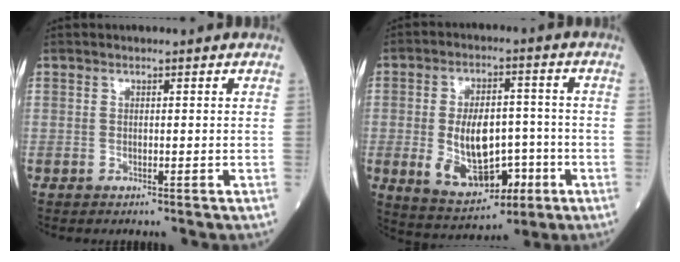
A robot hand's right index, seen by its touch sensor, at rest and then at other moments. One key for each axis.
{"total": 12.0, "fx": -2.8, "fy": 6.4, "fz": 9.8, "tx": -0.180, "ty": 0.002, "tz": -0.033}